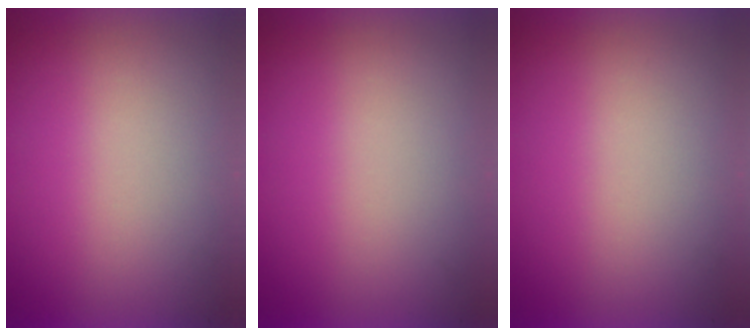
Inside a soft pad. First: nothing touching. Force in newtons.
{"total": 0.0}
{"total": 0.0}